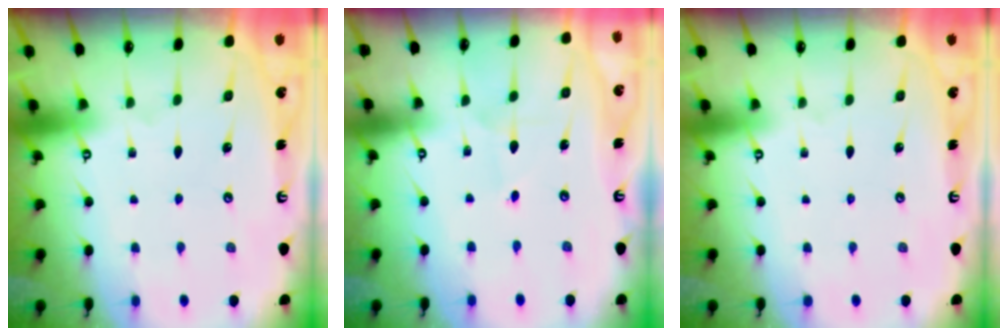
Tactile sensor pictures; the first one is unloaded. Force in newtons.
{"total": 3.2, "press": 3.1, "slide": 0.3}
{"total": 0.0}